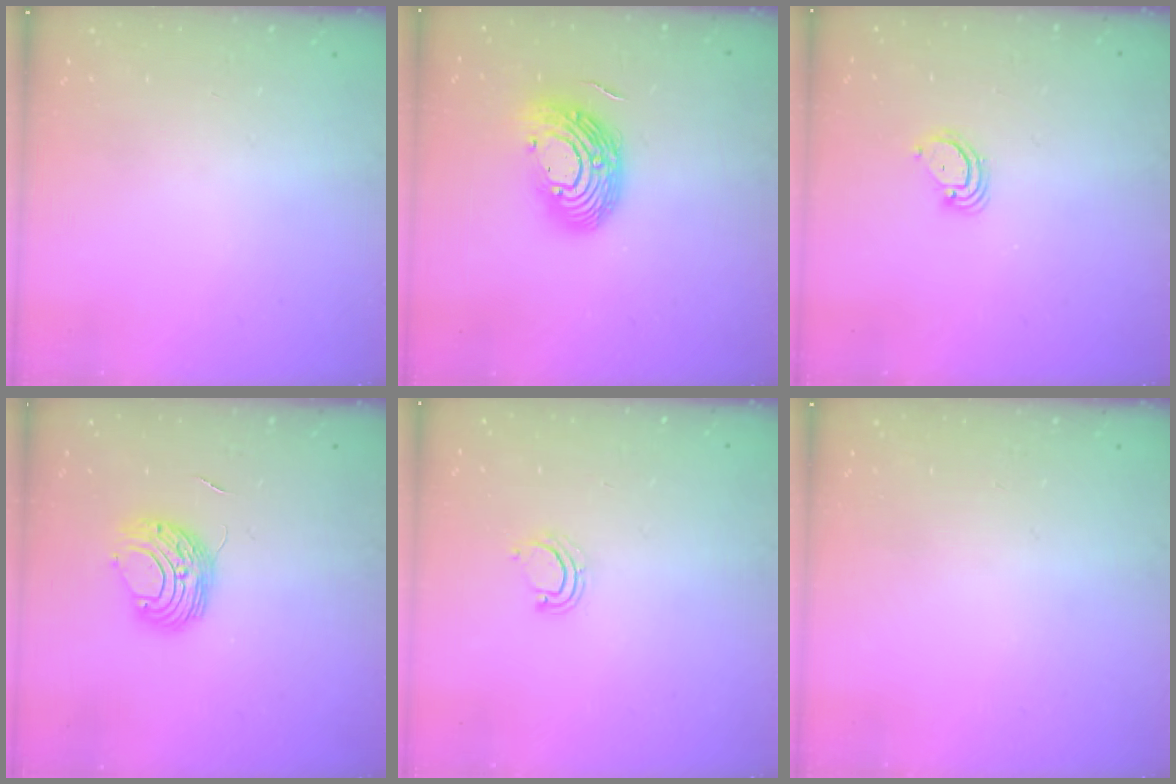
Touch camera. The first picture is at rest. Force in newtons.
{"total": 14.0, "press": 13.9, "slide": 1.1}
{"total": 3.6, "press": 3.6, "slide": 0.2}
{"total": 9.3, "press": 9.3, "slide": 0.5}
{"total": 2.2, "press": 2.2, "slide": 0.1}
{"total": 0.0}